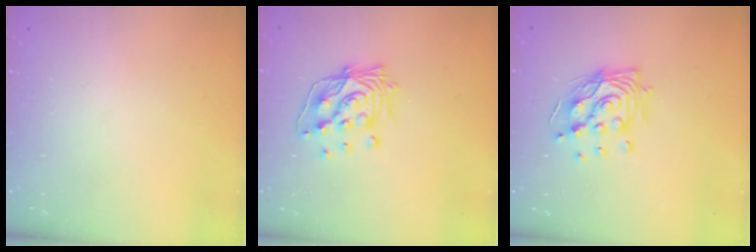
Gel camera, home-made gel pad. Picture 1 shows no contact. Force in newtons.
{"total": 14.4, "press": 14.4, "slide": 1.1}
{"total": 14.4, "press": 13.6, "slide": 4.7}